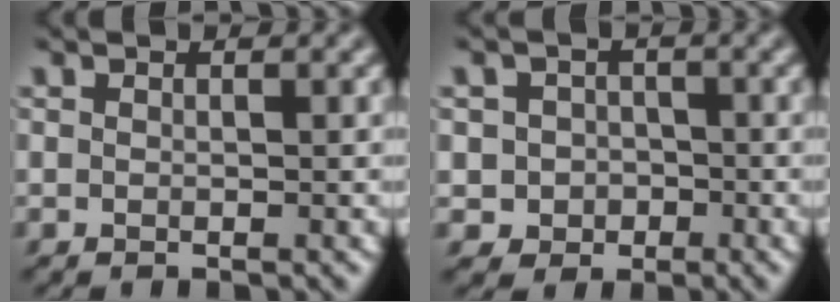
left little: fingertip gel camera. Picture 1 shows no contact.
{"total": 3.1, "force": [-0.7, 2.9, 0.5], "torque": [0.011, 0.008, -0.026]}